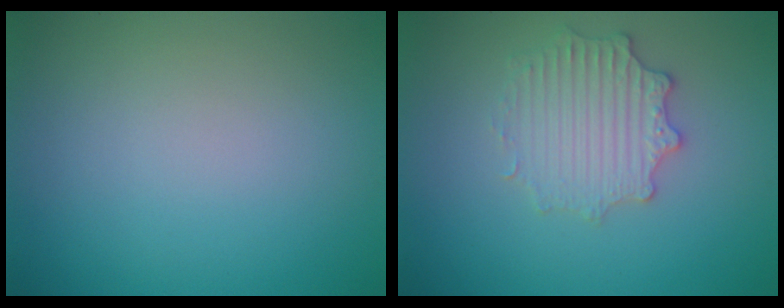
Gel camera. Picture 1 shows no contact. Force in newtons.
{"total": 2.9, "press": 2.9, "slide": 0.2}